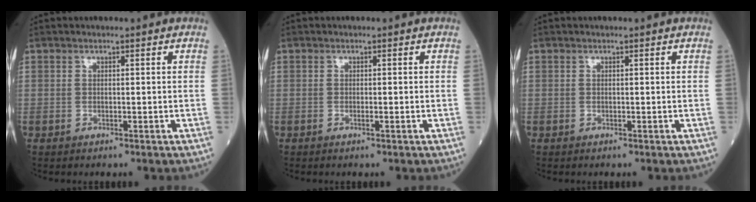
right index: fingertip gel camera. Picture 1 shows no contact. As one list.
[{"total": 0.6, "force": [-0.2, 0.0, 0.5], "torque": [-0.012, -0.001, -0.003]}, {"total": 0.0}]